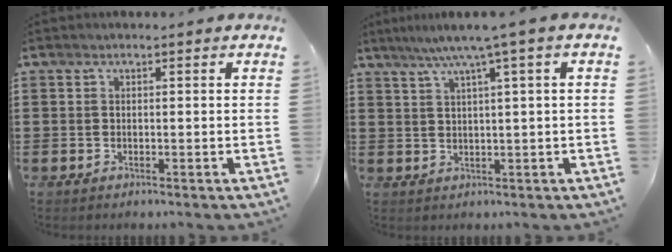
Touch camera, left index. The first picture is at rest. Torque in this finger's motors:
{"motor_torque": [0.72, -0.76, 0.62, 0.17]}